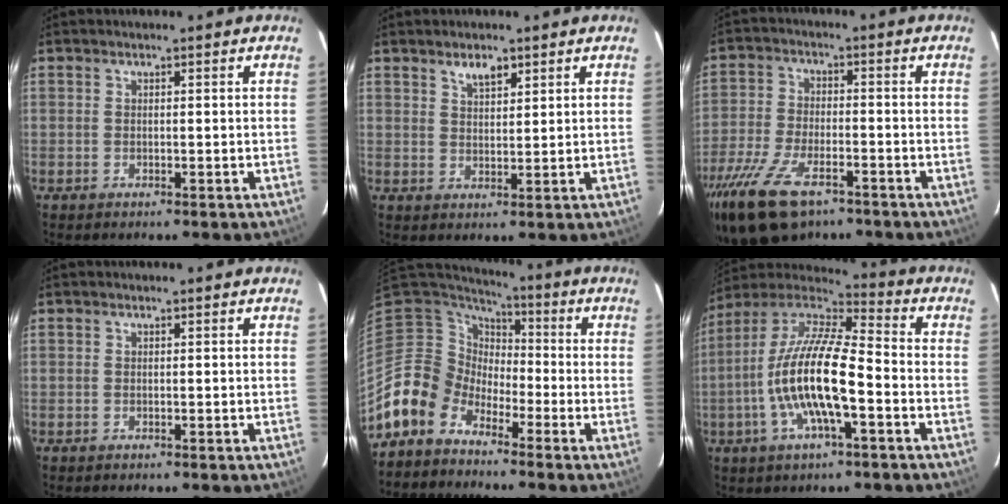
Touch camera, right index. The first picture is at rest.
{"total": 3.5, "force": [2.4, 1.5, 2.0], "torque": [-0.032, 0.005, 0.042]}
{"total": 14.6, "force": [-9.9, 6.3, 8.8], "torque": [-0.205, -0.033, -0.186]}
{"total": 0.0}
{"total": 8.1, "force": [-5.6, 5.9, 0.6], "torque": [-0.022, 0.032, -0.127]}
{"total": 17.6, "force": [-4.8, 4.6, 16.3], "torque": [-0.311, -0.010, -0.096]}